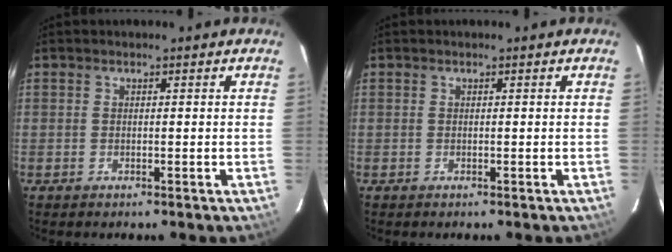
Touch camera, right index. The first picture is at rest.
{"total": 0.0}